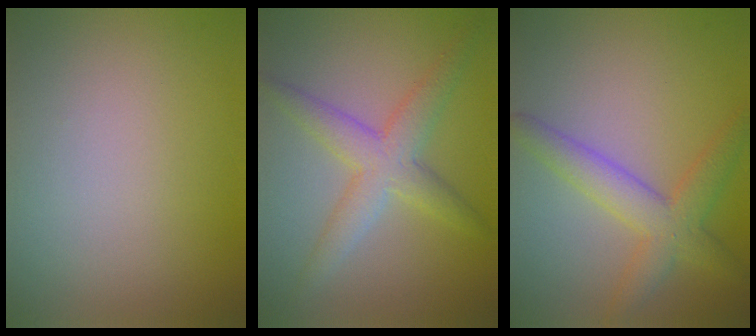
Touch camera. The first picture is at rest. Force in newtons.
{"total": 4.3, "press": 4.3, "slide": 0.1}
{"total": 2.9, "press": 2.9, "slide": 0.2}